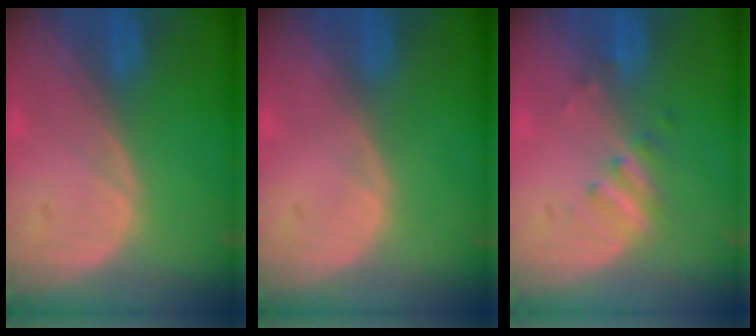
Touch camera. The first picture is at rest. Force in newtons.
{"total": 0.0}
{"total": 2.8, "press": 2.6, "slide": 1.2}